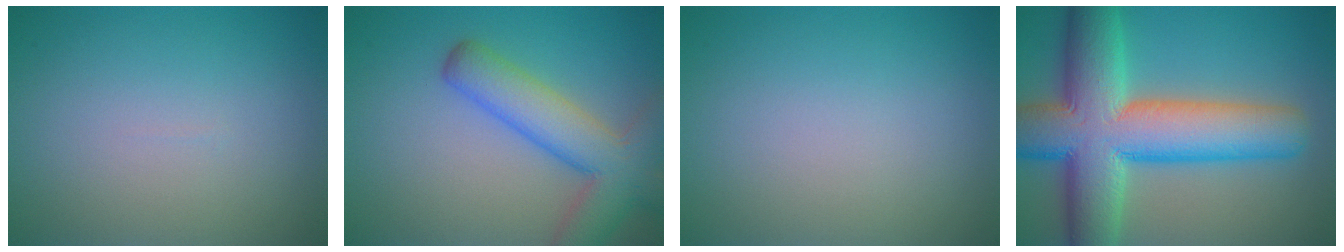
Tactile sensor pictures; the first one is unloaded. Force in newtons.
{"total": 6.9, "press": 6.9, "slide": 0.4}
{"total": 0.0}
{"total": 13.8, "press": 13.7, "slide": 0.7}